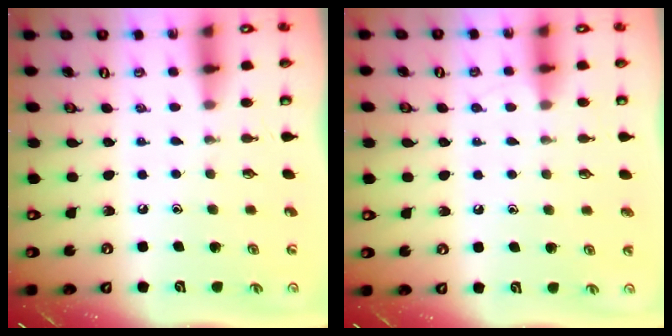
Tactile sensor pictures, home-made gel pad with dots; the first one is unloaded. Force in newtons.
{"total": 2.4, "press": 2.4, "slide": 0.3}